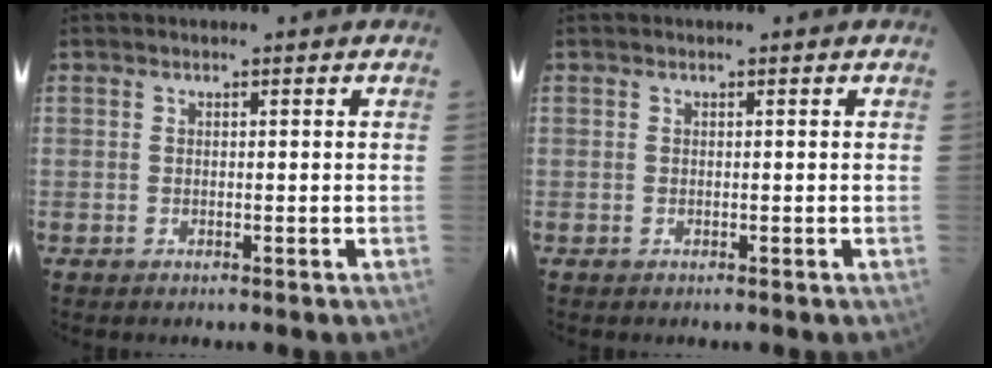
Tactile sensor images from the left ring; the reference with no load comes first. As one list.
[{"total": 0.0}]